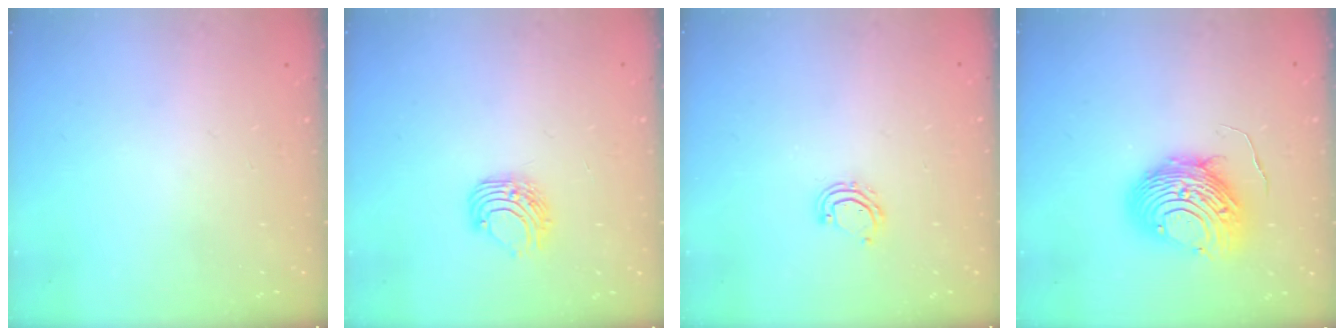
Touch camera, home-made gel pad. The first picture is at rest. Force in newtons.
{"total": 7.5, "press": 7.5, "slide": 0.7}
{"total": 4.5, "press": 4.4, "slide": 0.4}
{"total": 11.6, "press": 11.5, "slide": 1.2}